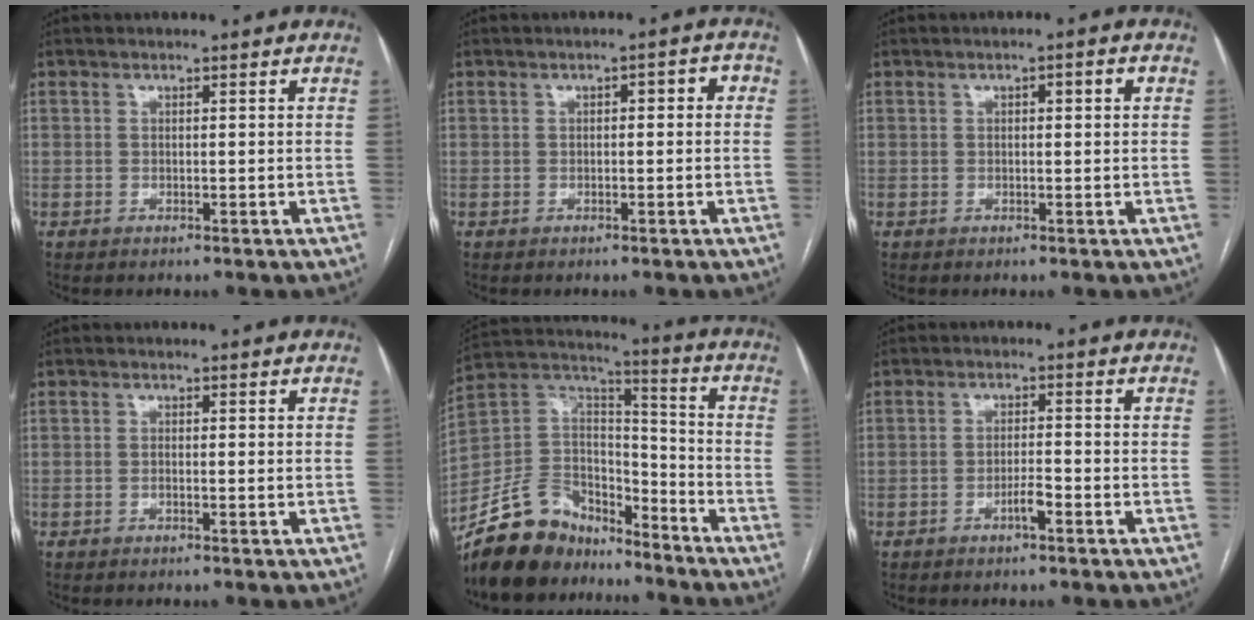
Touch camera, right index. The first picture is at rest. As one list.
[{"total": 2.5, "force": [0.1, 1.1, 2.3], "torque": [-0.026, 0.018, -0.002]}, {"total": 2.0, "force": [0.5, 0.4, 1.9], "torque": [-0.029, 0.008, 0.007]}, {"total": 0.7, "force": [-0.1, 0.1, 0.7], "torque": [-0.013, 0.000, -0.001]}, {"total": 14.2, "force": [-11.7, 7.3, 3.5], "torque": [-0.076, 0.061, -0.214]}, {"total": 2.5, "force": [-1.4, 0.3, 2.0], "torque": [-0.036, 0.000, -0.025]}]